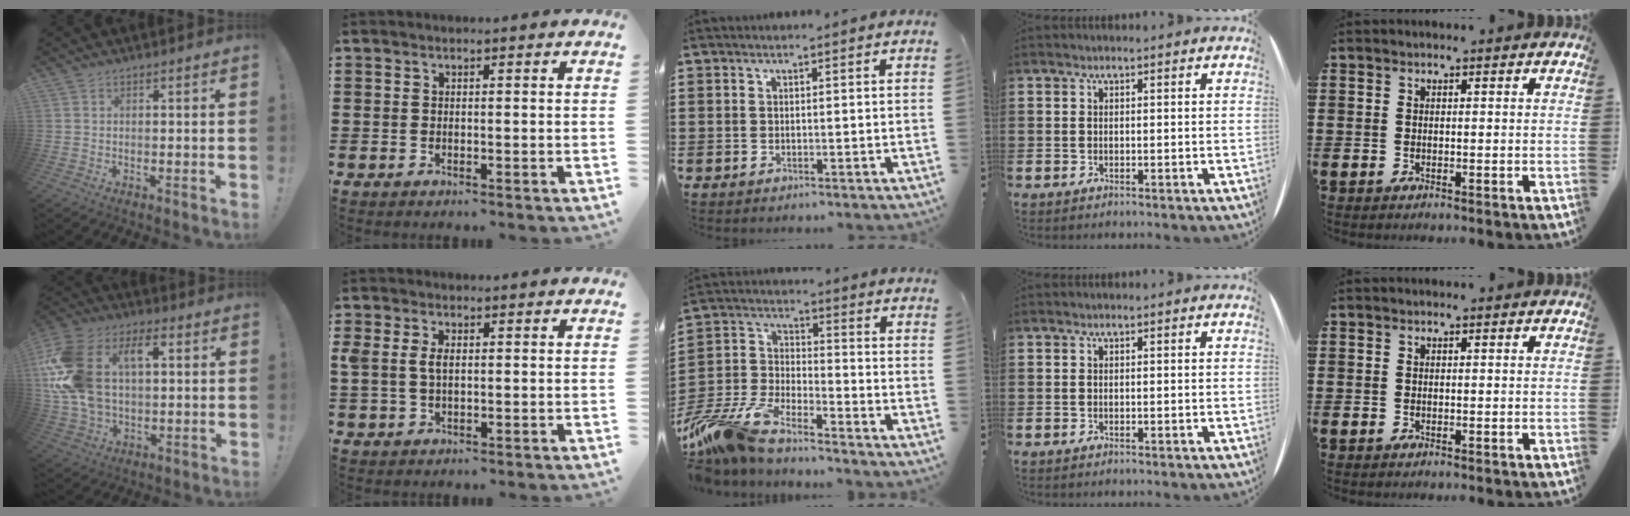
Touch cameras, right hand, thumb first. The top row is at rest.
{"thumb": {"total": 21.0, "force": [4.7, 13.7, 15.1], "torque": [-0.314, -0.001, 0.083]}, "index": {"total": 3.2, "force": [0.4, 1.8, 2.6], "torque": [-0.062, 0.006, 0.004]}, "middle": {"total": 10.0, "force": [-9.1, 1.2, 3.9], "torque": [-0.110, -0.002, -0.191]}}